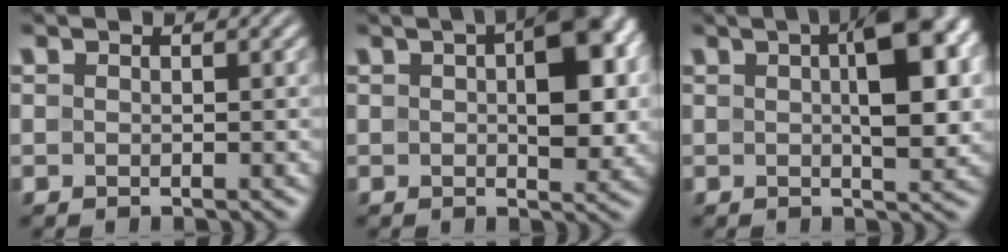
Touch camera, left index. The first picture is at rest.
{"total": 7.2, "force": [1.1, 3.5, 6.2], "torque": [-0.079, 0.010, 0.015]}
{"total": 7.6, "force": [1.7, 2.7, 6.9], "torque": [-0.093, 0.011, 0.024]}